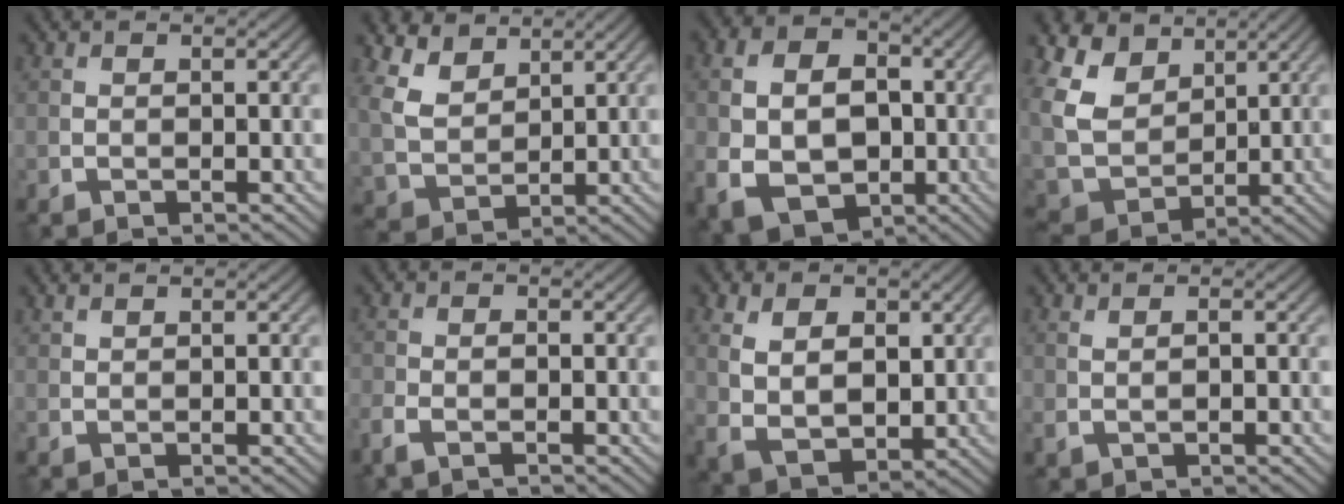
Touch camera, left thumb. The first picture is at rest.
{"total": 6.6, "force": [4.2, 3.8, 3.4], "torque": [-0.100, -0.005, 0.089]}
{"total": 11.5, "force": [-1.9, 8.7, 7.3], "torque": [-0.150, -0.020, -0.039]}
{"total": 10.5, "force": [4.5, 7.4, 5.9], "torque": [-0.173, 0.006, 0.083]}
{"total": 0.9, "force": [0.8, 0.3, 0.3], "torque": [-0.011, 0.001, 0.019]}
{"total": 2.6, "force": [-1.5, 1.1, 1.8], "torque": [-0.041, -0.001, -0.035]}
{"total": 8.4, "force": [2.1, 5.7, 5.7], "torque": [-0.138, -0.004, 0.047]}
{"total": 1.4, "force": [0.1, 0.6, 1.3], "torque": [-0.031, 0.001, 0.005]}